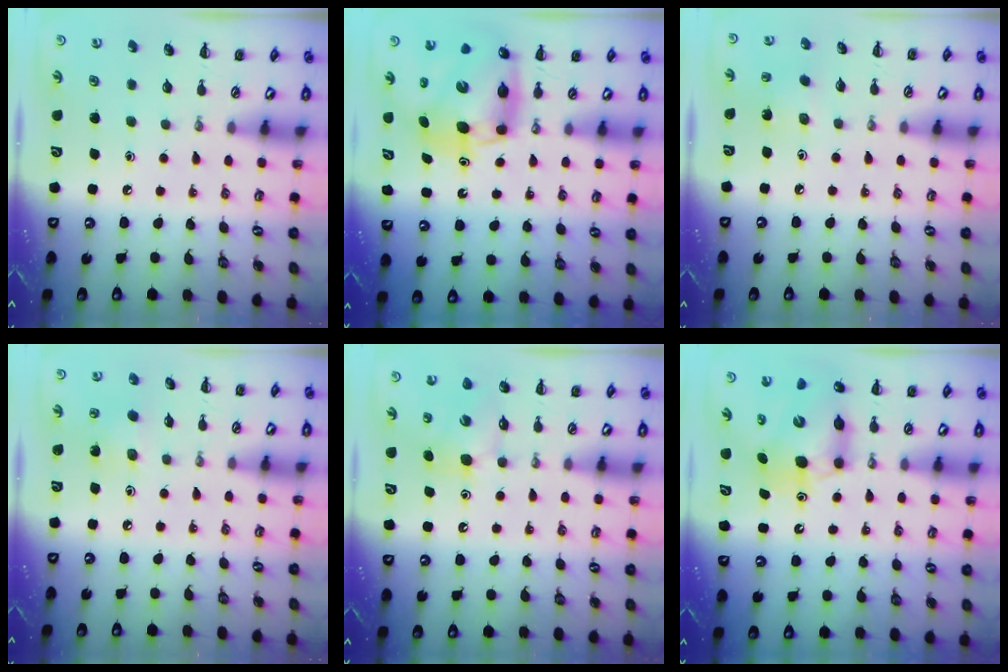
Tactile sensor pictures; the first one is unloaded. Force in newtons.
{"total": 9.7, "press": 9.3, "slide": 2.8}
{"total": 2.7, "press": 2.6, "slide": 0.8}
{"total": 3.9, "press": 3.7, "slide": 1.0}
{"total": 5.9, "press": 5.7, "slide": 1.3}
{"total": 7.5, "press": 7.2, "slide": 1.9}